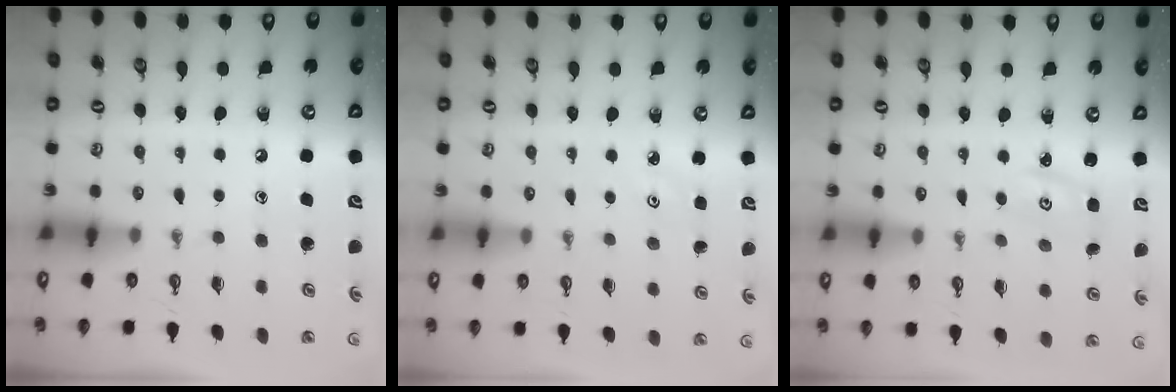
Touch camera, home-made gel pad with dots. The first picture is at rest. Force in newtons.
{"total": 2.2, "press": 2.1, "slide": 0.3}
{"total": 1.8, "press": 1.8, "slide": 0.0}